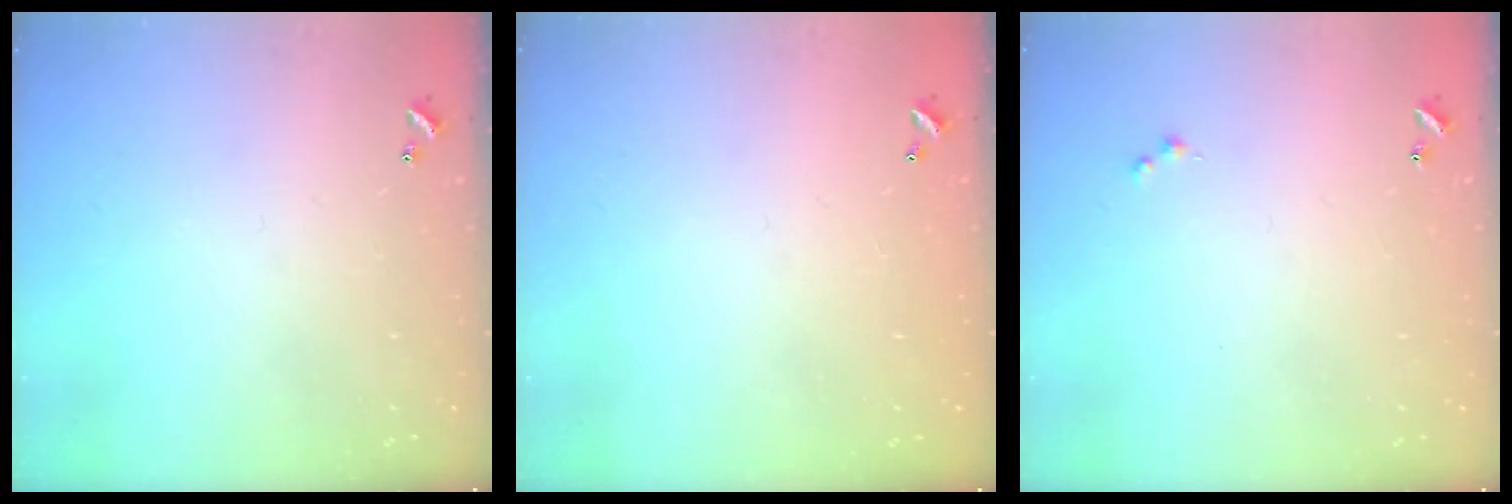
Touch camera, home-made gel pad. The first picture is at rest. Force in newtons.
{"total": 2.7, "press": 2.7, "slide": 0.1}
{"total": 0.0}